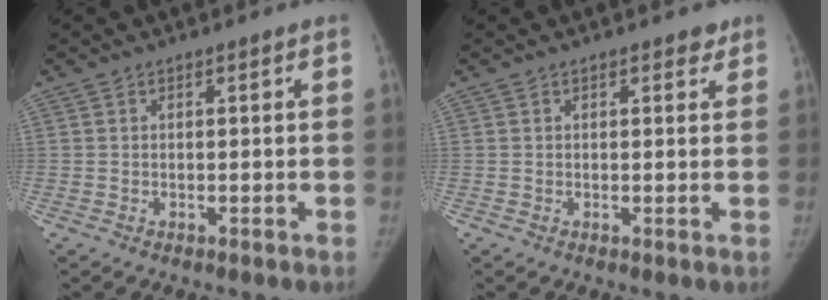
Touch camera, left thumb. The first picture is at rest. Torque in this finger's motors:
{"motor_torque": [0.22, 0.02, 0.54, -0.39, 0.01]}